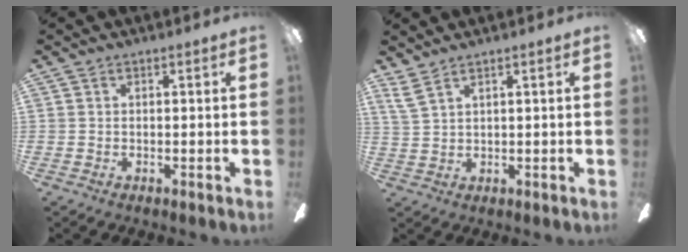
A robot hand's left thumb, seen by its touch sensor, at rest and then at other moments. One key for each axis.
{"total": 3.9, "fx": 2.8, "fy": 1.2, "fz": 2.5, "tx": -0.055, "ty": -0.006, "tz": 0.053}